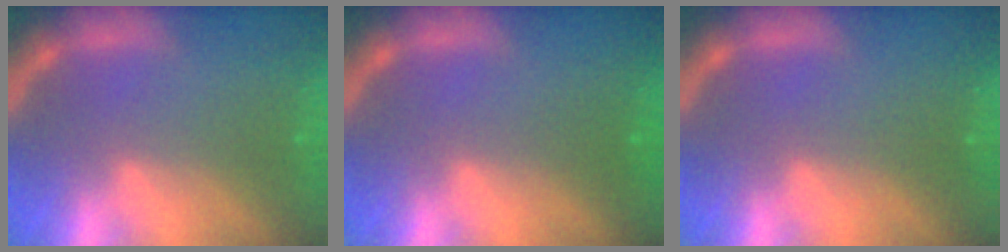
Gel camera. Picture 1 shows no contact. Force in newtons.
{"total": 0.9}
{"total": 0.0}